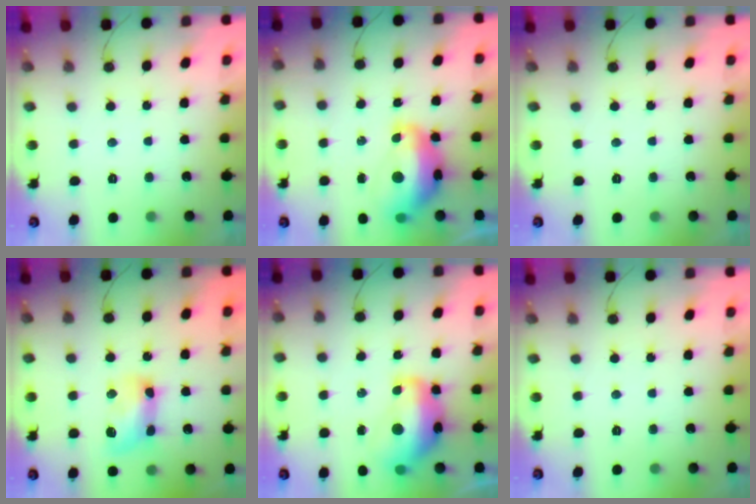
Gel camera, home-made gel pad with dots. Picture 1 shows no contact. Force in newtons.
{"total": 13.1, "press": 13.0, "slide": 1.1}
{"total": 0.0}
{"total": 10.1, "press": 10.0, "slide": 0.5}
{"total": 14.7, "press": 14.6, "slide": 1.4}
{"total": 0.0}